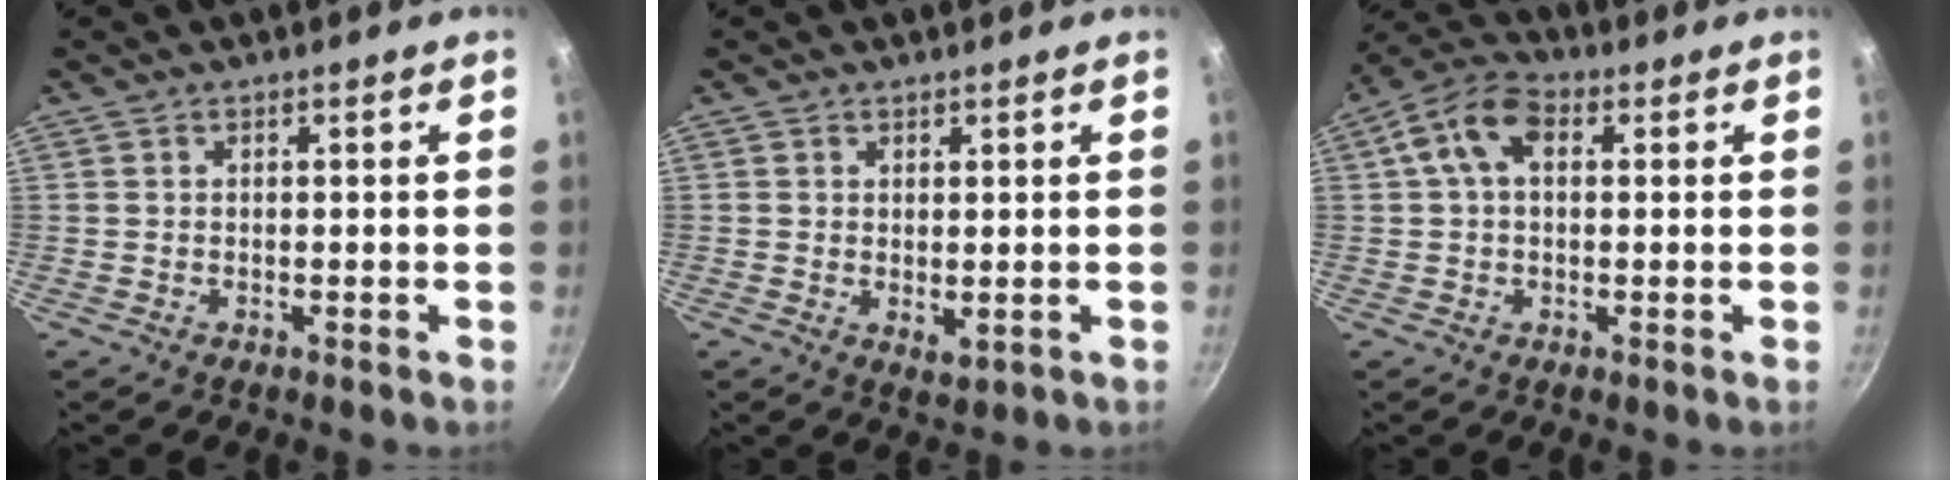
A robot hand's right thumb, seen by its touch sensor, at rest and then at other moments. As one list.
[{"total": 2.1, "force": [0.8, 1.2, 1.6], "torque": [-0.022, -0.014, 0.011]}, {"total": 9.0, "force": [2.1, 5.6, 6.7], "torque": [-0.128, 0.026, 0.023]}]